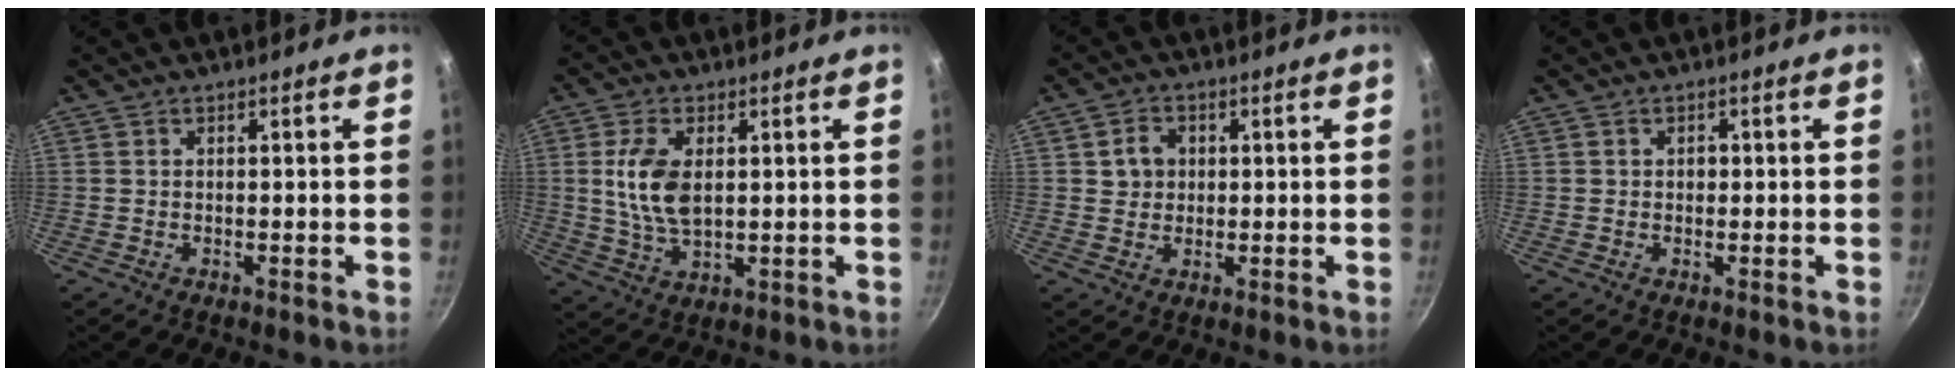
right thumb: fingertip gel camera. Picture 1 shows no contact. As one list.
[{"total": 9.6, "force": [1.5, 5.2, 7.9], "torque": [-0.161, -0.008, 0.036]}, {"total": 4.2, "force": [0.9, 3.7, 2.0], "torque": [-0.014, 0.000, 0.013]}, {"total": 1.2, "force": [0.1, 1.0, 0.7], "torque": [-0.003, 0.003, -0.001]}]